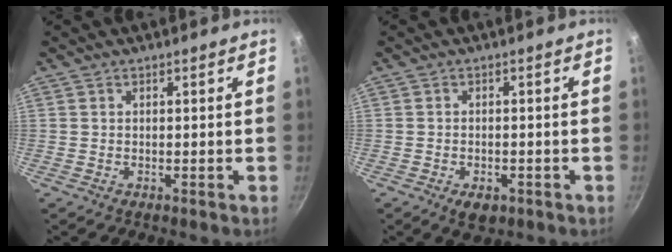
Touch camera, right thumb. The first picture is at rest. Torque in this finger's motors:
{"motor_torque": [0.06, 0.31, -0.18, 0.07, 0.00]}